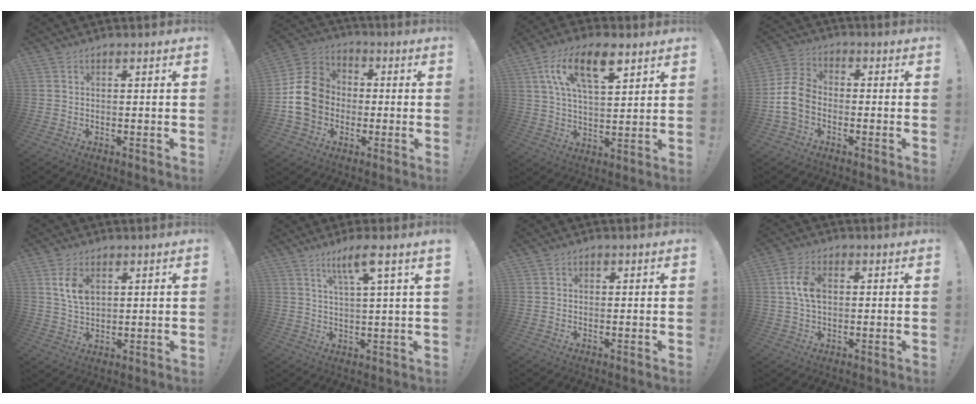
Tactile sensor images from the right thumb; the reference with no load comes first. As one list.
[{"total": 15.3, "force": [-0.8, 13.2, 7.7], "torque": [-0.137, 0.026, -0.007]}, {"total": 15.2, "force": [7.3, 6.7, 11.5], "torque": [-0.209, -0.012, 0.126]}, {"total": 9.8, "force": [-2.9, 7.2, 6.0], "torque": [-0.125, 0.027, -0.048]}, {"total": 7.4, "force": [3.0, 4.7, 4.9], "torque": [-0.078, -0.015, 0.052]}, {"total": 7.2, "force": [4.0, -0.6, 5.9], "torque": [-0.098, -0.014, 0.060]}, {"total": 0.7, "force": [0.2, 0.6, 0.3], "torque": [-0.003, 0.001, 0.003]}, {"total": 8.0, "force": [1.1, 5.3, 5.9], "torque": [-0.109, 0.005, 0.020]}]